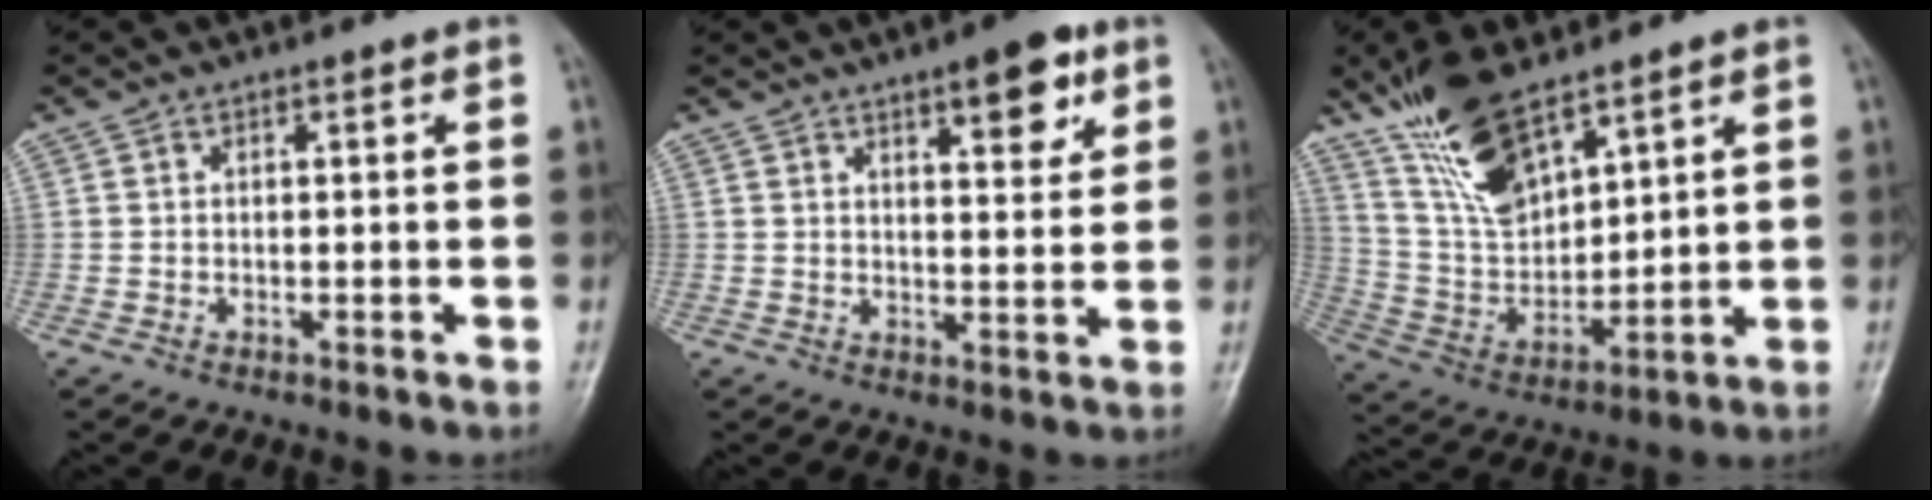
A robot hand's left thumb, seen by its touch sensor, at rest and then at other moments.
{"total": 8.3, "force": [4.7, 2.9, 6.2], "torque": [-0.067, -0.023, 0.063]}
{"total": 14.0, "force": [9.8, 5.2, 8.5], "torque": [-0.138, -0.051, 0.205]}